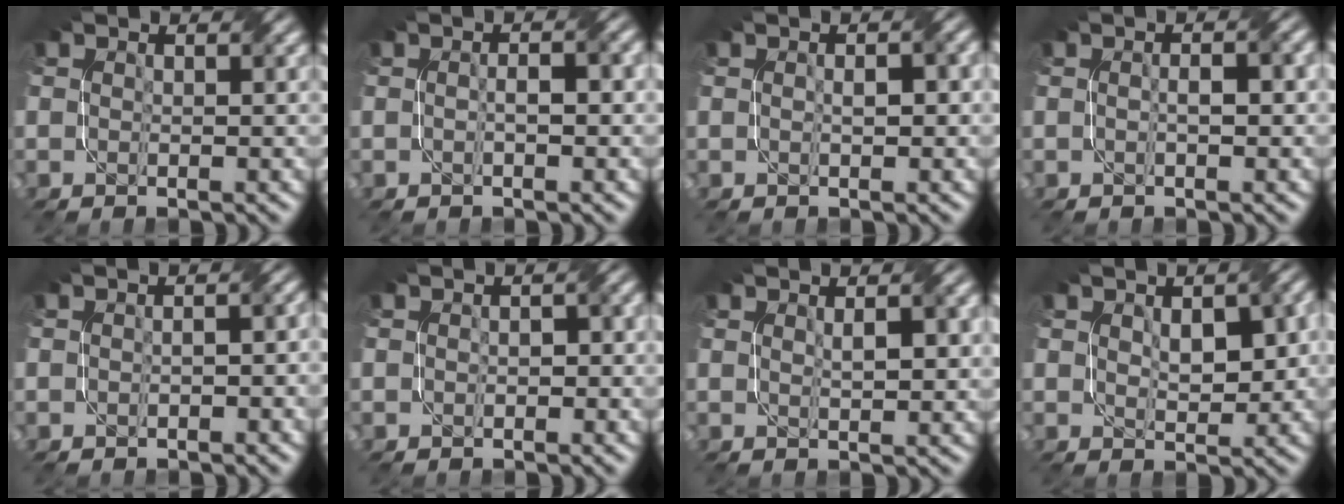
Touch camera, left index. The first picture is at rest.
{"total": 2.1, "force": [-0.1, 0.7, 2.0], "torque": [-0.027, -0.001, -0.007]}
{"total": 1.7, "force": [0.1, 0.6, 1.6], "torque": [-0.026, 0.000, 0.004]}
{"total": 2.3, "force": [0.1, 0.8, 2.2], "torque": [-0.024, 0.001, -0.005]}
{"total": 2.0, "force": [-0.5, 0.8, 1.7], "torque": [-0.022, -0.002, -0.004]}
{"total": 1.4, "force": [-0.2, 0.7, 1.1], "torque": [-0.017, 0.001, -0.001]}
{"total": 2.4, "force": [0.7, 0.5, 2.2], "torque": [-0.034, 0.005, 0.015]}
{"total": 4.8, "force": [0.8, 2.6, 4.0], "torque": [-0.064, -0.002, 0.023]}